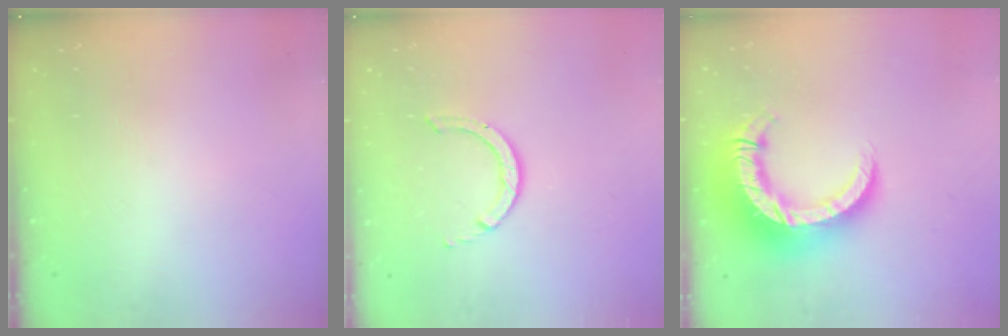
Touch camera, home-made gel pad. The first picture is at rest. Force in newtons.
{"total": 2.9, "press": 2.9, "slide": 0.2}
{"total": 15.7, "press": 15.6, "slide": 1.7}